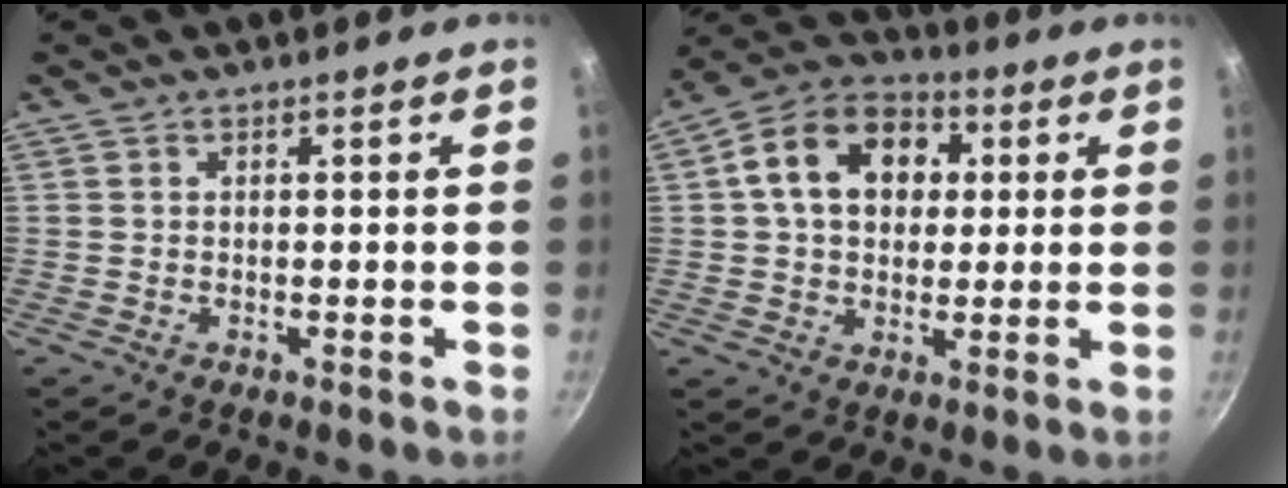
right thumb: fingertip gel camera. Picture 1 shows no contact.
{"total": 14.4, "force": [3.0, 10.7, 9.1], "torque": [-0.124, 0.023, 0.033]}